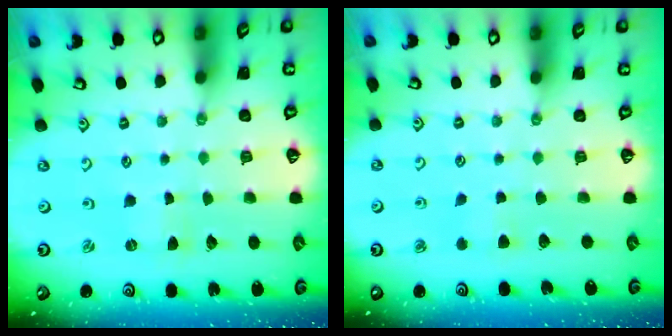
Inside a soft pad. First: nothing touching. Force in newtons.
{"total": 3.0, "press": 3.0, "slide": 0.5}